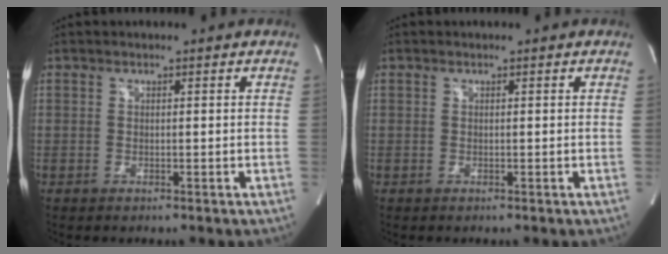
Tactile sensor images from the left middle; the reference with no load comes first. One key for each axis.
{"total": 0.0}